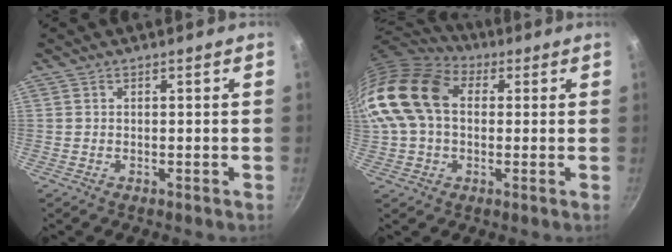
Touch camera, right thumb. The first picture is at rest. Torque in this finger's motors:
{"motor_torque": [1.58, 3.42, 0.90, 0.42, 0.70]}